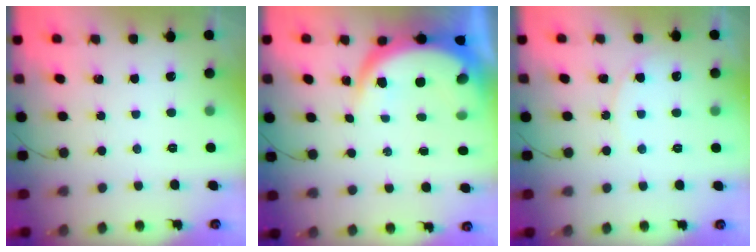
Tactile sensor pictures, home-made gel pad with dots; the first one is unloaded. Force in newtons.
{"total": 9.0, "press": 8.9, "slide": 1.3}
{"total": 5.2, "press": 5.1, "slide": 0.5}